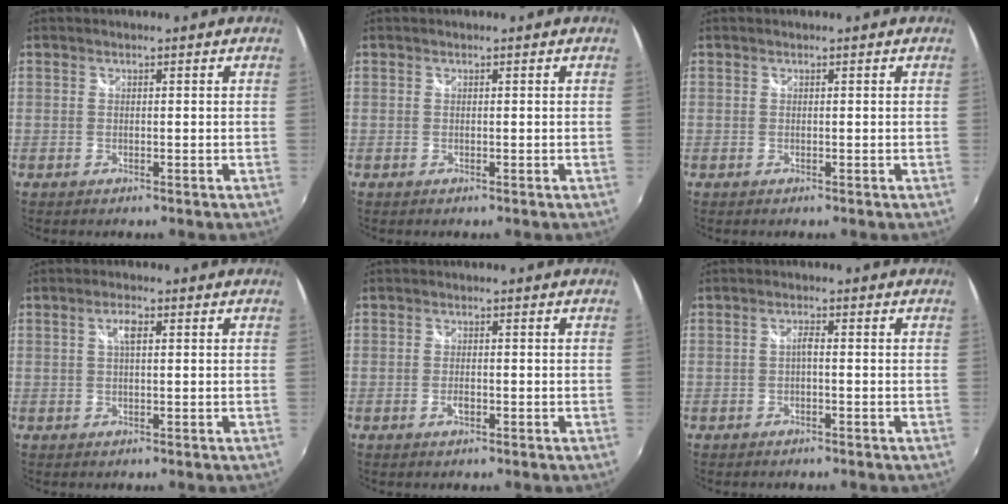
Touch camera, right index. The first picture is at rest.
{"total": 0.0}
{"total": 0.0}
{"total": 2.5, "force": [0.7, 0.9, 2.3], "torque": [-0.042, 0.006, 0.009]}
{"total": 1.8, "force": [-0.7, 0.9, 1.3], "torque": [-0.024, -0.001, -0.013]}
{"total": 1.3, "force": [-0.5, 0.3, 1.2], "torque": [-0.023, 0.005, -0.010]}